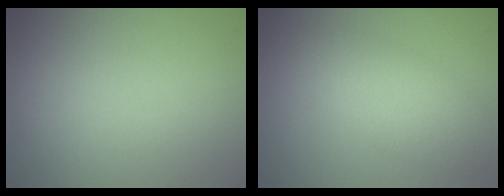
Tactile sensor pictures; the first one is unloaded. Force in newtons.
{"total": 3.9, "press": 3.9, "slide": 0.1}